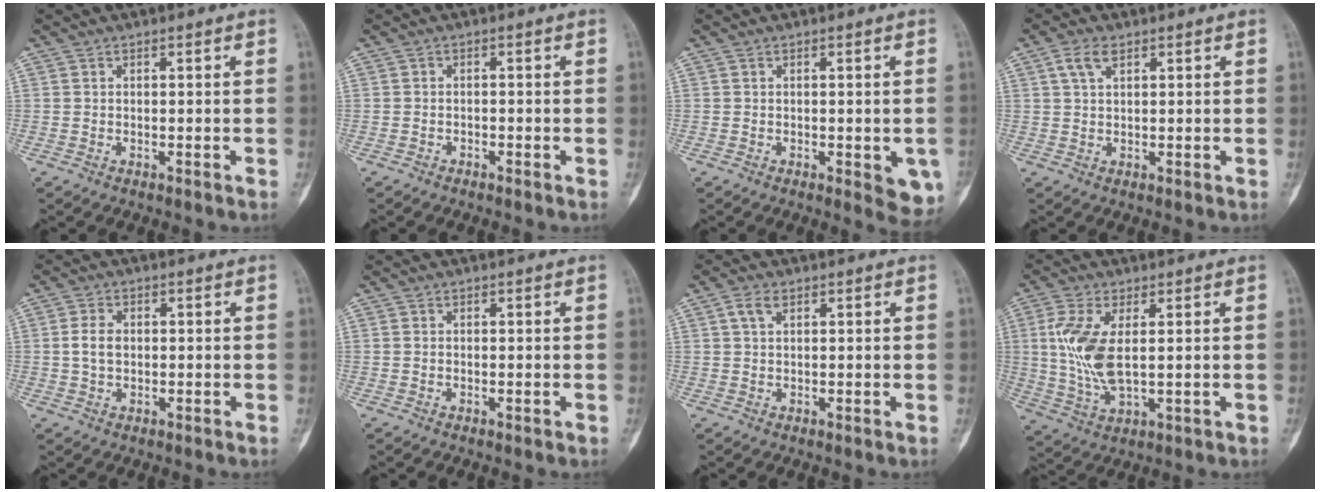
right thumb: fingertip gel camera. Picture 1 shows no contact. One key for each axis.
{"total": 0.8, "fx": -0.7, "fy": 0.4, "fz": 0.1, "tx": 0.000, "ty": 0.003, "tz": -0.018}
{"total": 5.9, "fx": -1.6, "fy": 2.4, "fz": 5.2, "tx": -0.037, "ty": -0.008, "tz": -0.015}
{"total": 3.5, "fx": 1.7, "fy": 1.9, "fz": 2.4, "tx": -0.045, "ty": 0.006, "tz": 0.035}
{"total": 3.6, "fx": 0.0, "fy": 2.6, "fz": 2.5, "tx": -0.049, "ty": 0.008, "tz": -0.002}
{"total": 0.6, "fx": -0.1, "fy": 0.4, "fz": 0.3, "tx": -0.003, "ty": 0.002, "tz": -0.002}
{"total": 2.5, "fx": 1.0, "fy": 1.5, "fz": 1.7, "tx": -0.030, "ty": 0.007, "tz": 0.019}
{"total": 10.3, "fx": 1.4, "fy": 4.6, "fz": 9.2, "tx": -0.204, "ty": -0.008, "tz": 0.035}